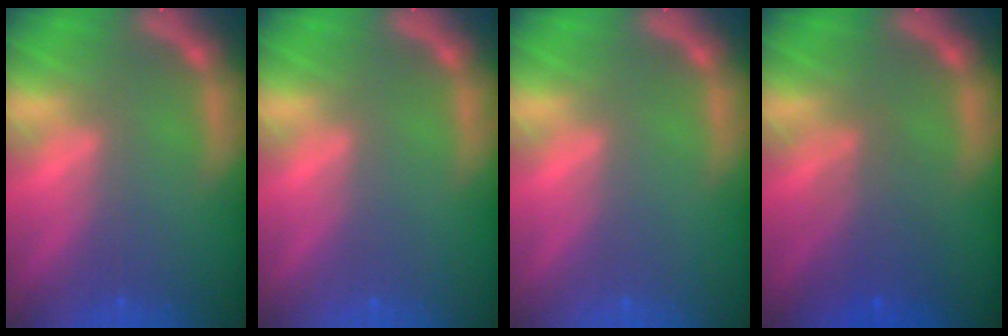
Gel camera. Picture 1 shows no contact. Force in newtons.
{"total": 0.0}
{"total": 0.0}
{"total": 3.5}